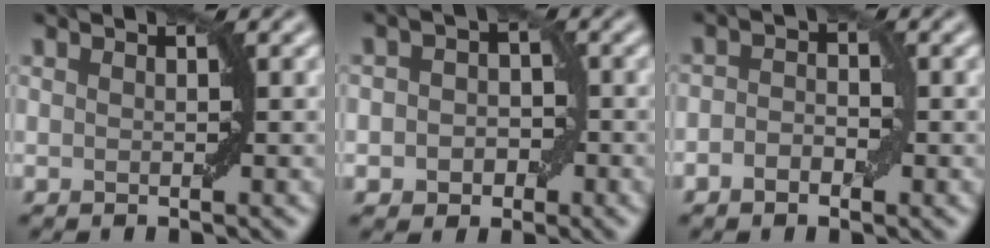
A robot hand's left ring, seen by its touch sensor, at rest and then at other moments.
{"total": 3.3, "force": [-0.8, 2.8, 1.7], "torque": [0.005, 0.000, -0.020]}
{"total": 1.9, "force": [-0.8, 1.3, 1.2], "torque": [-0.023, 0.001, -0.016]}